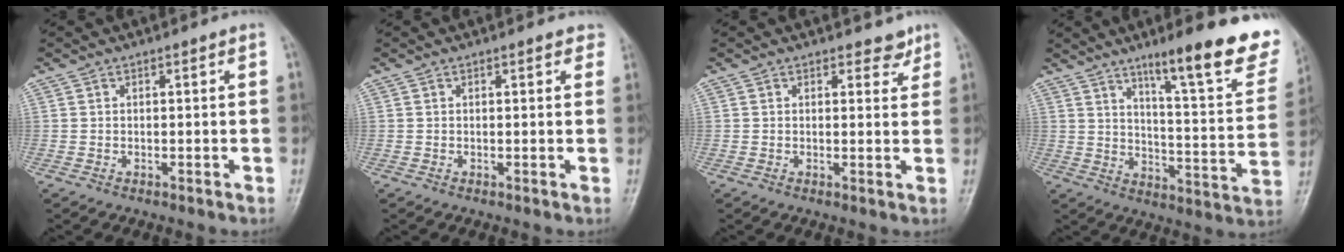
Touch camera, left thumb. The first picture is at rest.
{"total": 2.0, "force": [1.5, 1.0, 0.9], "torque": [0.011, 0.000, 0.008]}
{"total": 2.4, "force": [1.9, 1.3, 0.6], "torque": [0.011, -0.012, 0.021]}
{"total": 20.7, "force": [13.2, 3.6, 15.5], "torque": [-0.180, -0.066, 0.194]}